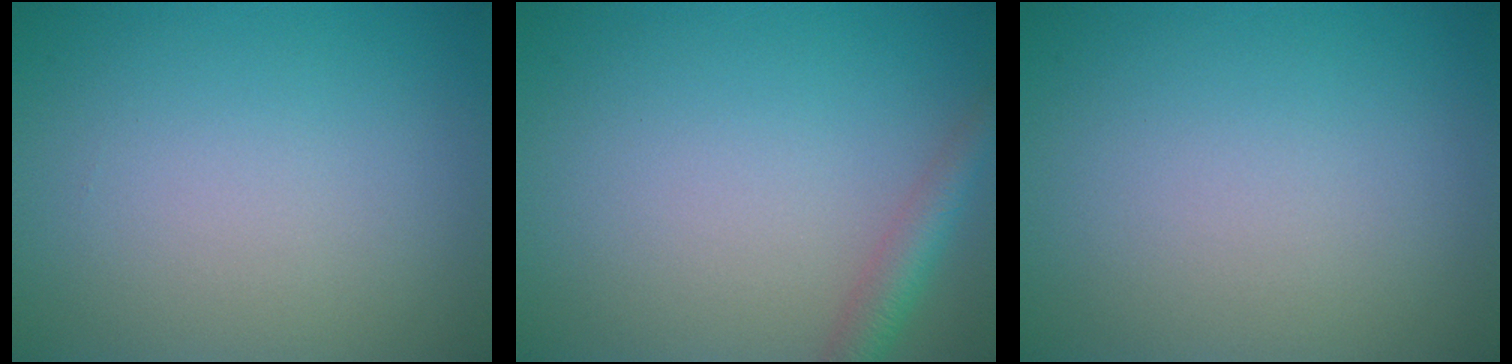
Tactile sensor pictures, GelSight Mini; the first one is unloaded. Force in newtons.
{"total": 2.5, "press": 2.5, "slide": 0.1}
{"total": 0.0}